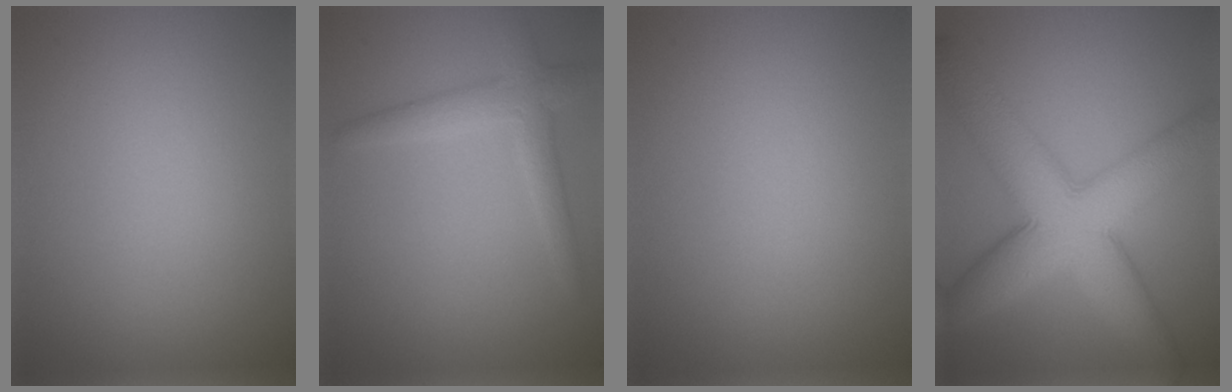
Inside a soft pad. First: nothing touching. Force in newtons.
{"total": 3.2, "press": 3.1, "slide": 0.3}
{"total": 0.0}
{"total": 10.6, "press": 10.6, "slide": 0.2}